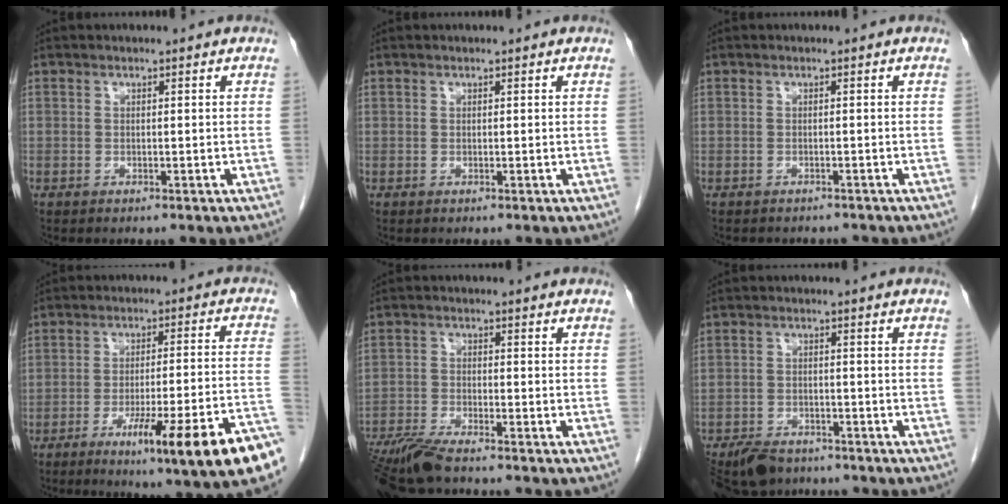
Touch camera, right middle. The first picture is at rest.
{"total": 0.0}
{"total": 3.9, "force": [-3.6, 1.5, 0.8], "torque": [-0.014, -0.002, -0.041]}
{"total": 17.8, "force": [-10.0, 0.0, 14.8], "torque": [-0.161, -0.013, -0.145]}
{"total": 8.4, "force": [-7.2, 0.8, 4.3], "torque": [-0.078, -0.023, -0.129]}
{"total": 9.2, "force": [-7.6, 4.0, 3.4], "torque": [-0.064, -0.013, -0.120]}